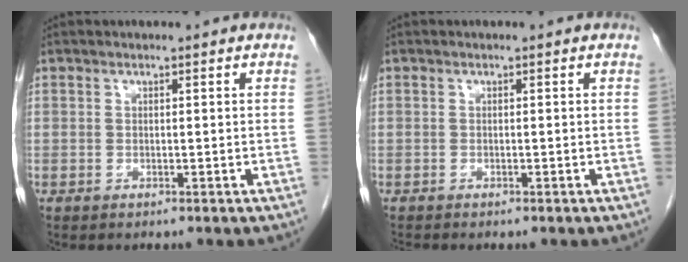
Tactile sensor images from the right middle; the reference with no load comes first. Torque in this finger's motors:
{"motor_torque": [0.33, -0.18, 0.10, 0.00]}